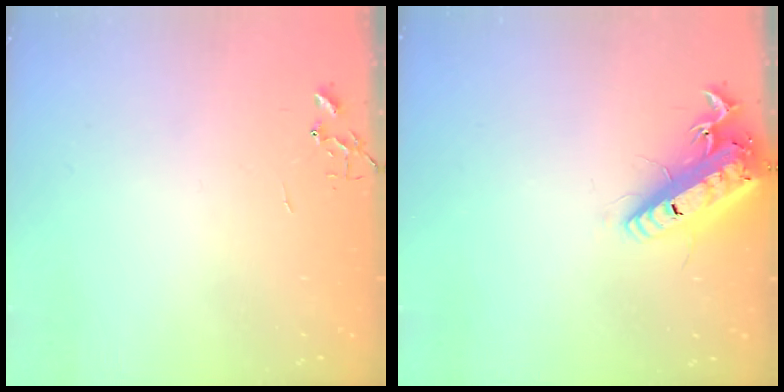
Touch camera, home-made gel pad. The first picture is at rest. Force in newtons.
{"total": 17.3, "press": 17.0, "slide": 3.4}